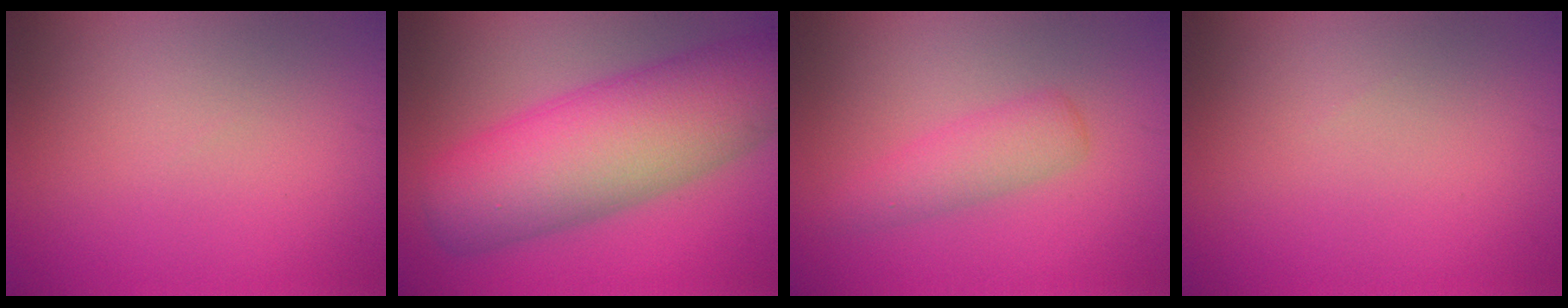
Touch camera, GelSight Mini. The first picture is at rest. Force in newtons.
{"total": 12.0, "press": 12.0, "slide": 0.5}
{"total": 2.8, "press": 2.8, "slide": 0.0}
{"total": 0.0}